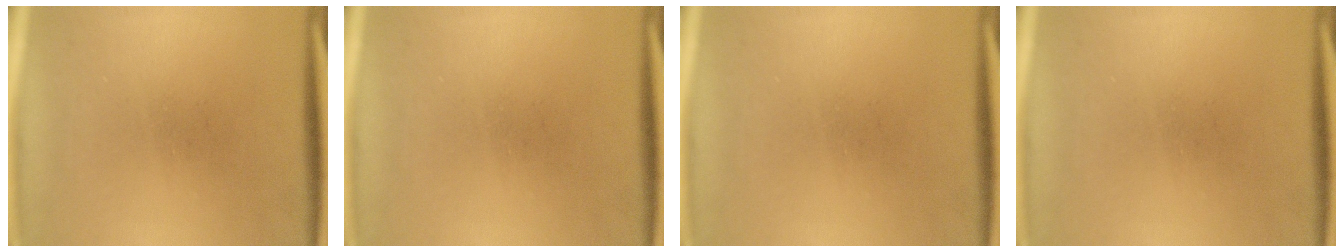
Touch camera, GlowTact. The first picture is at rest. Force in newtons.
{"total": 0.0}
{"total": 0.0}
{"total": 0.0}